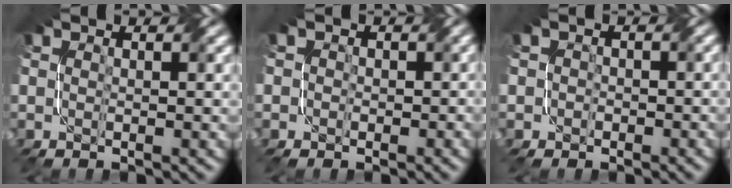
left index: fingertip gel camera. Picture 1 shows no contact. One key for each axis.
{"total": 1.9, "fx": 0.1, "fy": 1.8, "fz": 0.6, "tx": 0.005, "ty": 0.005, "tz": -0.012}
{"total": 1.7, "fx": -0.1, "fy": 1.7, "fz": 0.4, "tx": 0.007, "ty": 0.001, "tz": -0.006}